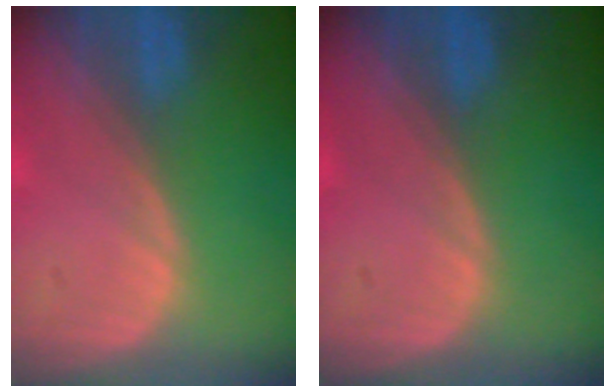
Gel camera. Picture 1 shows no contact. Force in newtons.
{"total": 0.0}